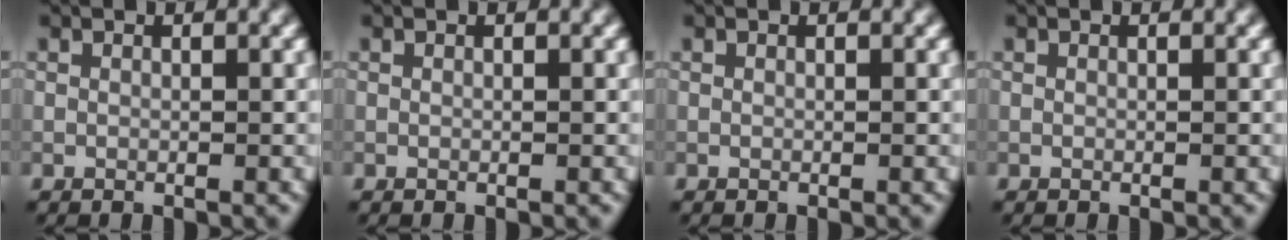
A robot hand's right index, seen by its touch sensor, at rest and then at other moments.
{"total": 0.0}
{"total": 0.0}
{"total": 0.0}